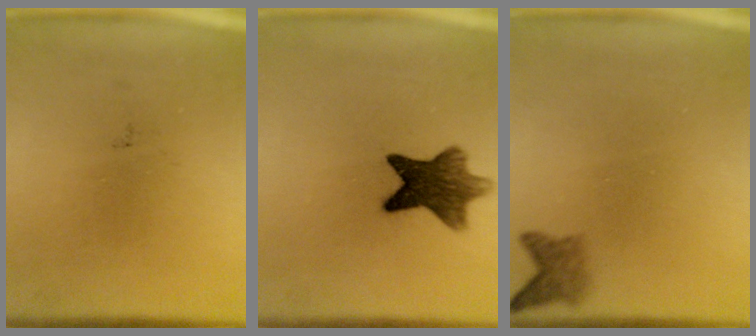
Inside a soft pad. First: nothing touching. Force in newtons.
{"total": 8.9}
{"total": 2.1}